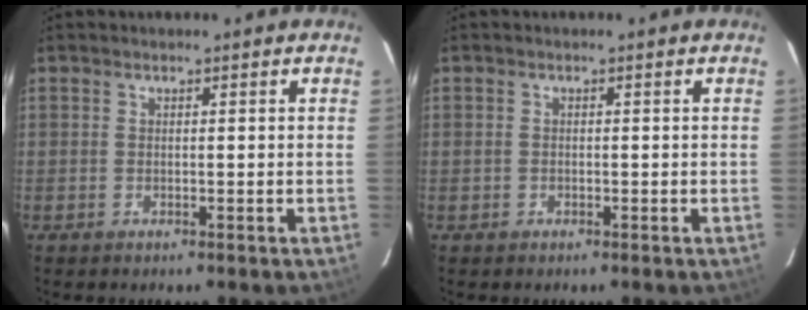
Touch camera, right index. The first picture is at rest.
{"total": 0.7, "force": [-0.4, 0.6, 0.2], "torque": [-0.001, 0.002, -0.004]}